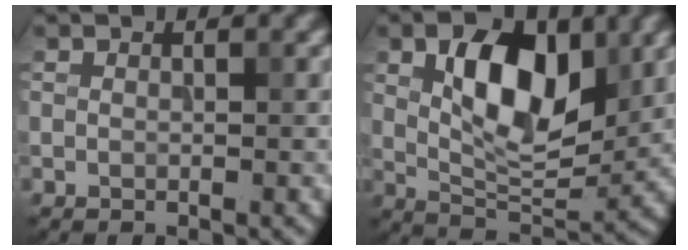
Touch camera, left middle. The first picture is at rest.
{"total": 8.1, "force": [2.3, 4.2, 6.5], "torque": [-0.104, -0.001, 0.037]}